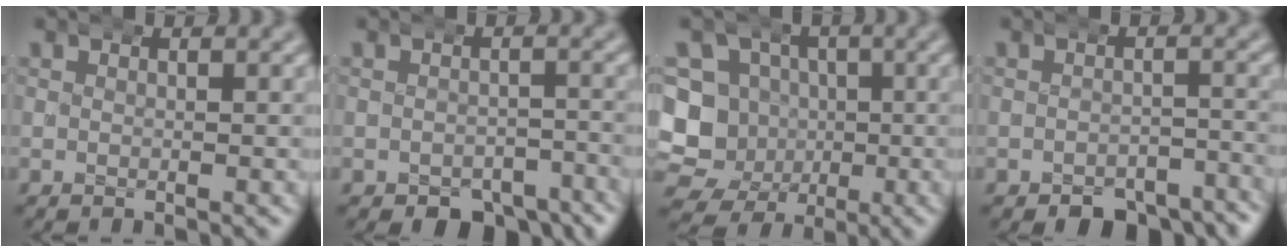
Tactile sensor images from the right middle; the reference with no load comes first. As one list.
[{"total": 6.3, "force": [-4.9, 3.0, 2.6], "torque": [-0.021, -0.013, -0.071]}, {"total": 15.0, "force": [-1.6, 13.8, 5.7], "torque": [-0.125, -0.039, -0.033]}, {"total": 7.0, "force": [-5.9, 2.8, 2.6], "torque": [-0.028, -0.012, -0.087]}]